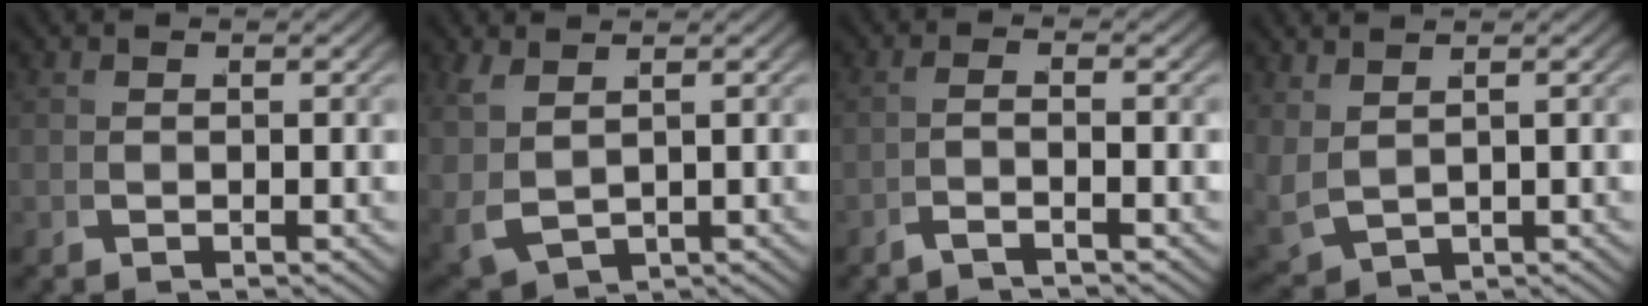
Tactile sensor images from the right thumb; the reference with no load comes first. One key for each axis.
{"total": 3.7, "fx": 0.2, "fy": 2.4, "fz": 2.7, "tx": -0.072, "ty": -0.016, "tz": 0.028}
{"total": 1.9, "fx": -1.5, "fy": -1.1, "fz": 0.2, "tx": 0.007, "ty": 0.014, "tz": -0.036}
{"total": 3.0, "fx": 0.9, "fy": 1.9, "fz": 2.2, "tx": -0.058, "ty": -0.012, "tz": 0.036}